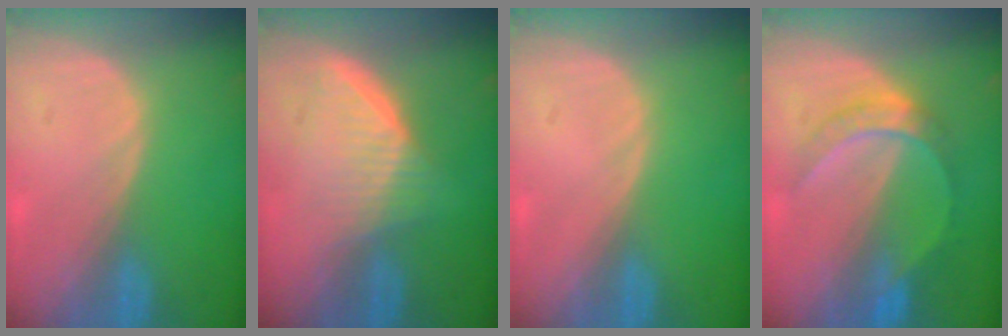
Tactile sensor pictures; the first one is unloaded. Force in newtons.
{"total": 6.7, "press": 6.0, "slide": 2.9}
{"total": 0.0}
{"total": 5.8, "press": 5.6, "slide": 1.2}